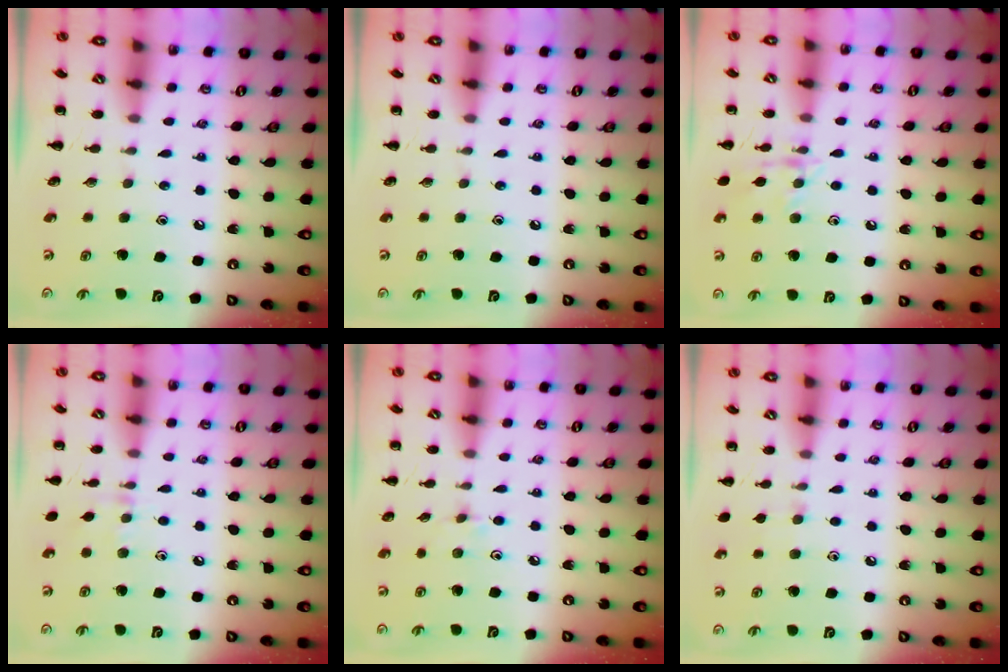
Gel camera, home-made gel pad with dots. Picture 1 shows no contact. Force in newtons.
{"total": 0.0}
{"total": 9.9, "press": 9.9, "slide": 0.8}
{"total": 5.6, "press": 5.2, "slide": 1.9}
{"total": 4.8, "press": 4.5, "slide": 1.8}
{"total": 5.3, "press": 4.9, "slide": 2.0}